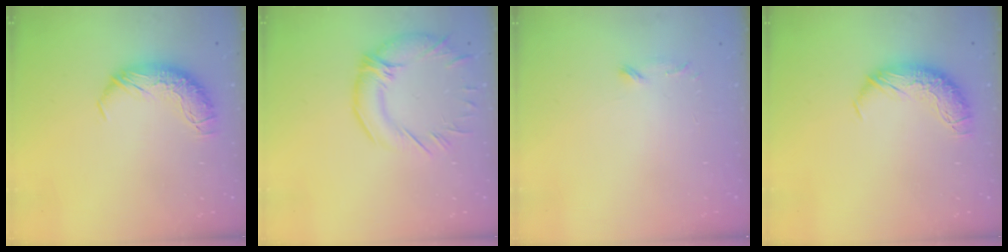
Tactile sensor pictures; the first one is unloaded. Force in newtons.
{"total": 5.3, "press": 4.5, "slide": 2.7}
{"total": 7.8, "press": 7.8, "slide": 0.5}
{"total": 0.0}